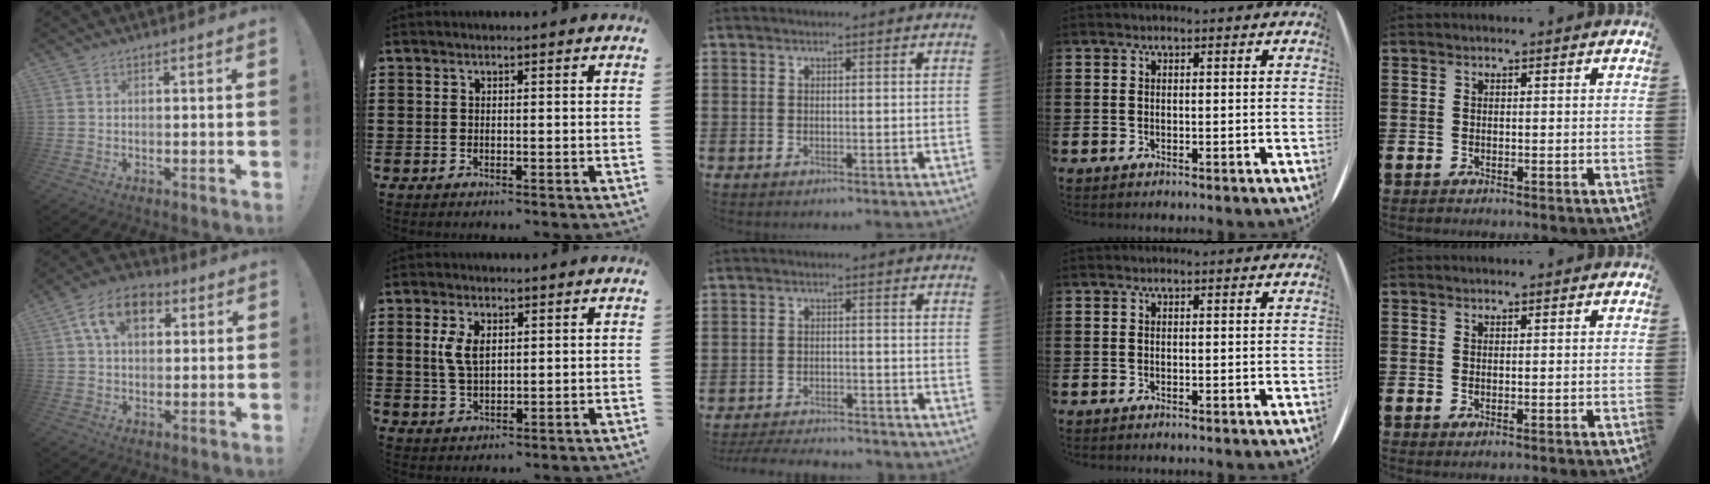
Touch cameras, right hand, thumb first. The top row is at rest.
{"thumb": {"total": 11.5, "force": [4.0, 7.7, 7.6], "torque": [-0.122, 0.010, 0.076]}, "index": {"total": 4.4, "force": [1.3, 1.8, 3.8], "torque": [-0.083, 0.005, 0.021]}, "middle": {"total": 3.4, "force": [-3.3, 0.3, 0.5], "torque": [-0.011, 0.002, -0.069]}}